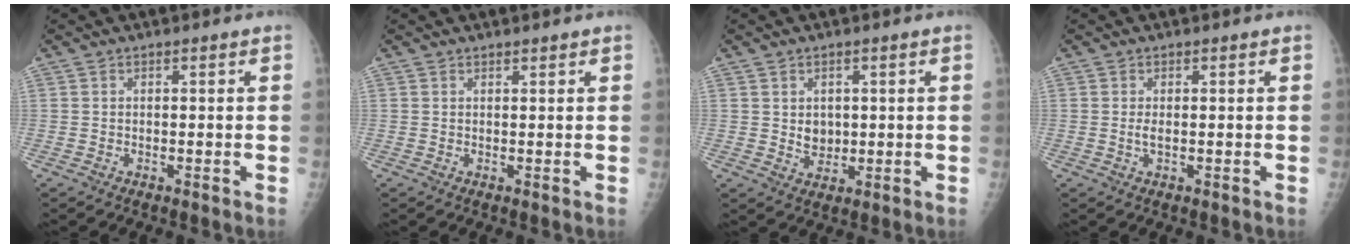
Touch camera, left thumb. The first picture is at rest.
{"total": 0.7, "force": [0.6, 0.2, 0.0], "torque": [0.001, -0.004, 0.009]}
{"total": 3.3, "force": [0.5, 2.8, 1.8], "torque": [-0.011, -0.007, 0.016]}
{"total": 1.1, "force": [0.0, 0.4, 1.0], "torque": [-0.024, -0.003, 0.001]}